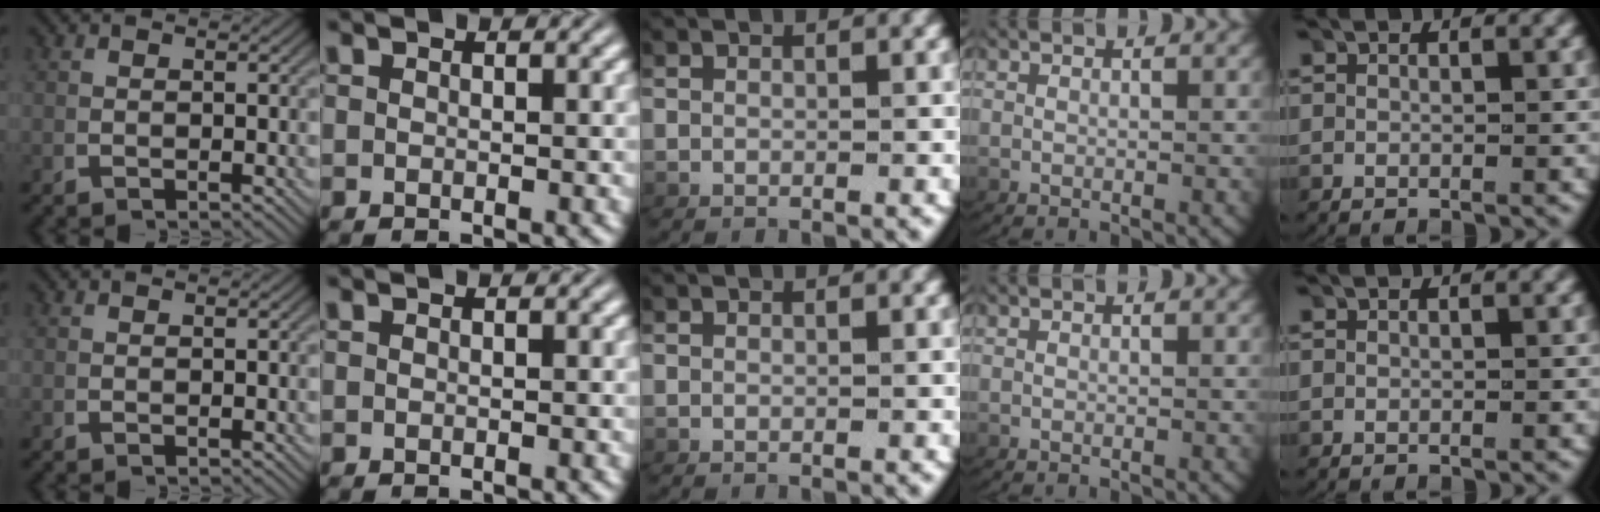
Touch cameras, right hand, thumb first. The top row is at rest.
{}